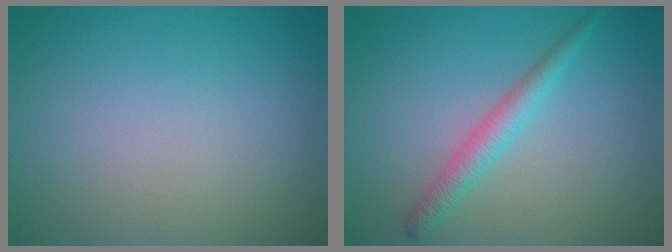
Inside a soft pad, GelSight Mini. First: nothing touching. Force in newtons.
{"total": 2.4, "press": 2.4, "slide": 0.1}